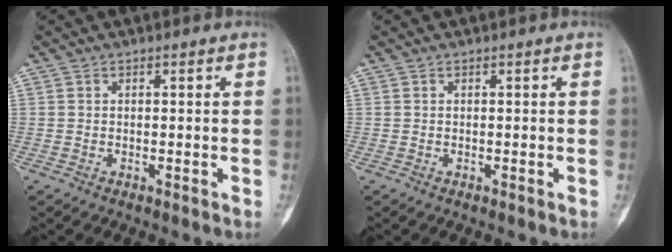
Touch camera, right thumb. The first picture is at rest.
{"total": 0.0}